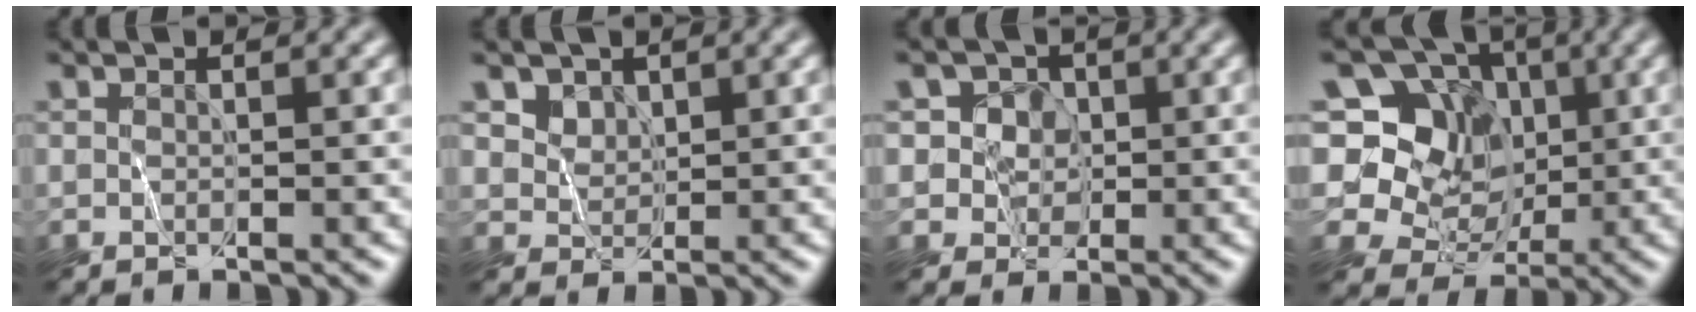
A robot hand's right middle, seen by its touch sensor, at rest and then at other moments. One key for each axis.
{"total": 3.5, "fx": 2.6, "fy": 2.1, "fz": 1.1, "tx": -0.046, "ty": -0.009, "tz": 0.063}
{"total": 4.6, "fx": 1.8, "fy": 3.9, "fz": 1.5, "tx": 0.003, "ty": 0.033, "tz": 0.008}
{"total": 10.4, "fx": 3.6, "fy": 8.5, "fz": 4.7, "tx": -0.093, "ty": 0.035, "tz": 0.024}